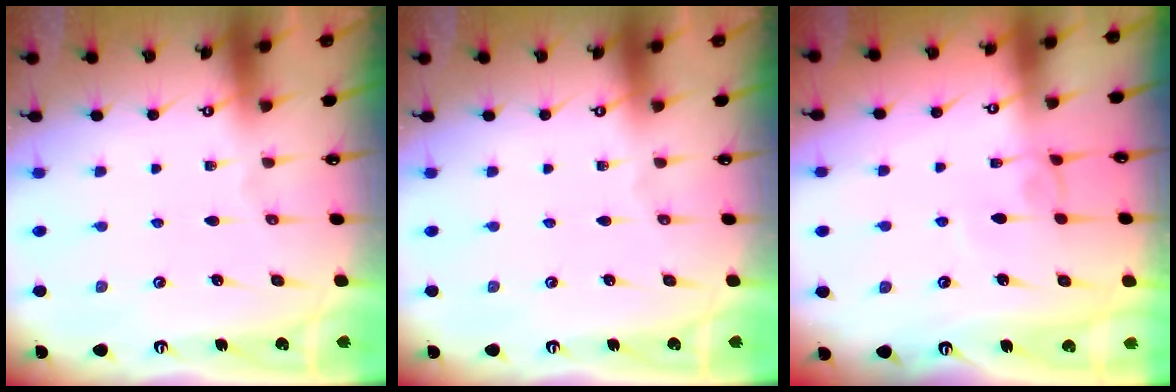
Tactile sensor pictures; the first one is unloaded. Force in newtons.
{"total": 0.0}
{"total": 2.4, "press": 2.4, "slide": 0.2}